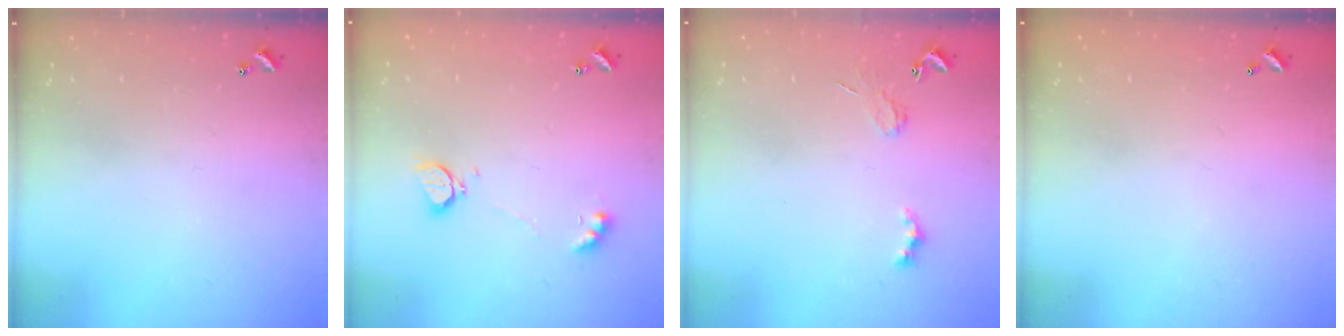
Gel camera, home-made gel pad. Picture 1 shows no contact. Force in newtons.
{"total": 2.3, "press": 2.3, "slide": 0.5}
{"total": 2.0, "press": 1.9, "slide": 0.4}
{"total": 2.8, "press": 2.8, "slide": 0.1}